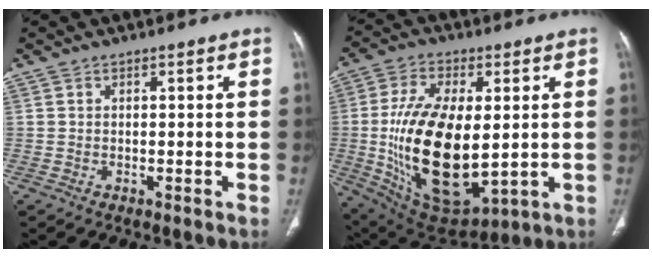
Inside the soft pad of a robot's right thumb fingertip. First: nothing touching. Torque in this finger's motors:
{"motor_torque": [1.53, 3.47, 2.59, 0.17, 0.76]}